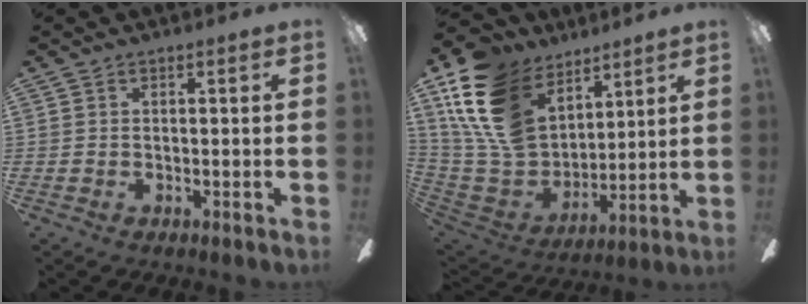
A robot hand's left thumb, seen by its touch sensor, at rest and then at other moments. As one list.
[{"total": 20.5, "force": [10.3, 13.8, 11.2], "torque": [-0.272, -0.050, 0.191]}]